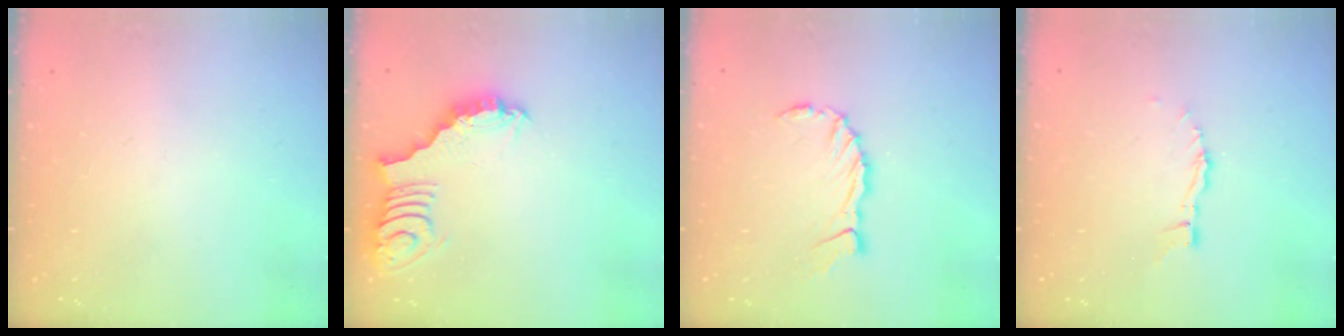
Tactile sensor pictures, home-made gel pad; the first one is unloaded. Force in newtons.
{"total": 3.2, "press": 3.1, "slide": 0.6}
{"total": 5.9, "press": 5.9, "slide": 0.8}
{"total": 3.8, "press": 3.8, "slide": 0.3}